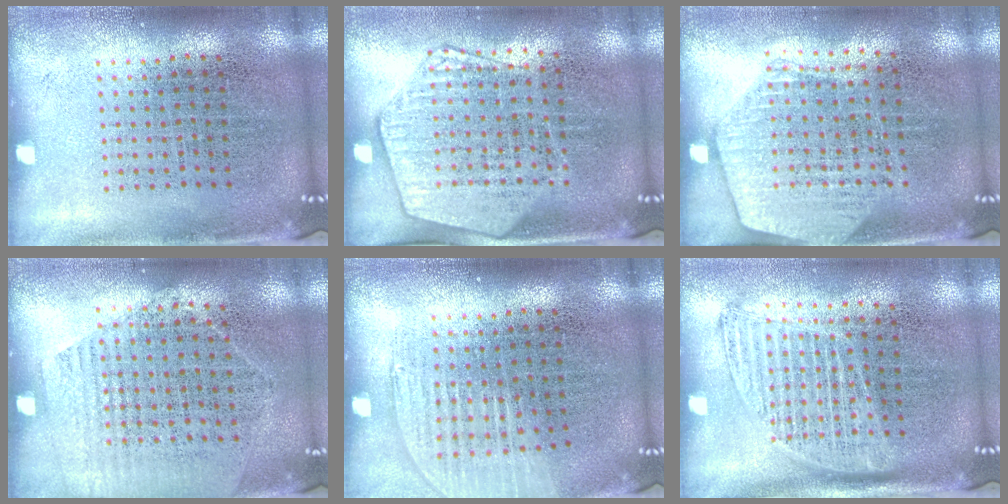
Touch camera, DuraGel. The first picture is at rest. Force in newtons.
{"total": 2.0, "press": 1.8, "slide": 0.9}
{"total": 1.6, "press": 1.4, "slide": 0.8}
{"total": 1.2, "press": 1.0, "slide": 0.7}
{"total": 1.2, "press": 1.1, "slide": 0.5}
{"total": 1.3, "press": 1.1, "slide": 0.7}